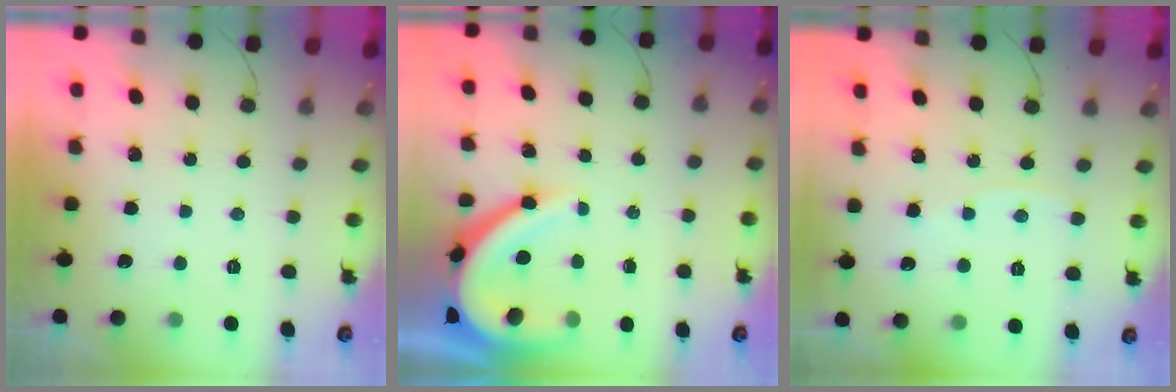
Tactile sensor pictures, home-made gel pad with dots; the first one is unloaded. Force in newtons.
{"total": 13.2, "press": 13.1, "slide": 1.3}
{"total": 2.6, "press": 2.6, "slide": 0.3}